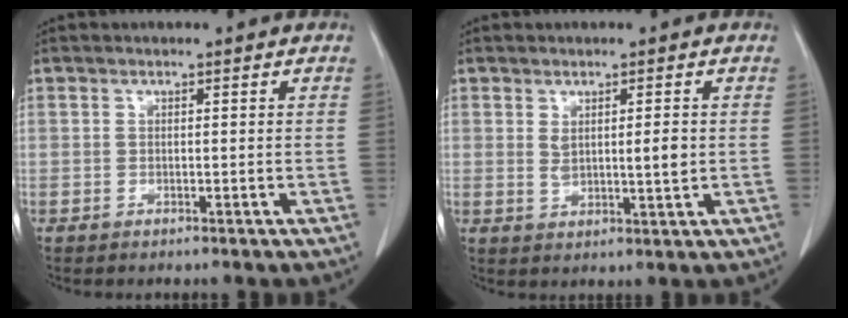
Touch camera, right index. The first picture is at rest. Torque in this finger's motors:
{"motor_torque": [0.13, 0.12, 0.05, 0.06]}